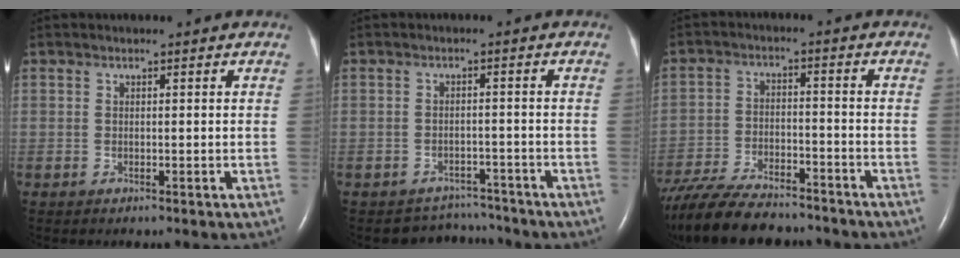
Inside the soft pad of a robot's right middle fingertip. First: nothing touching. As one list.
[{"total": 4.2, "force": [-3.8, 1.0, -1.4], "torque": [0.017, 0.017, -0.053]}, {"total": 17.4, "force": [-14.9, 4.3, 7.9], "torque": [-0.173, -0.020, -0.239]}]